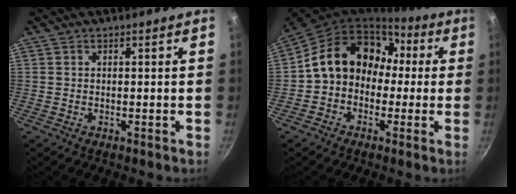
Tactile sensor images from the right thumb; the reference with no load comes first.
{"total": 16.1, "force": [1.2, 13.1, 9.3], "torque": [-0.116, 0.058, 0.005]}